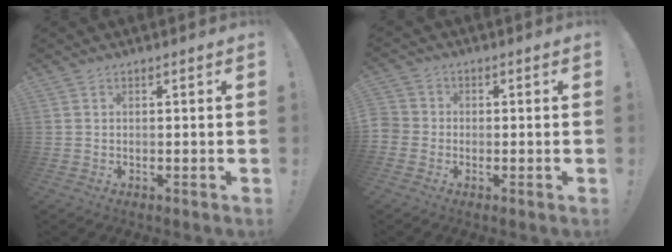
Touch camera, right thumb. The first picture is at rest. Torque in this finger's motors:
{"motor_torque": [0.08, 1.39, 1.67, -0.32, 0.55]}